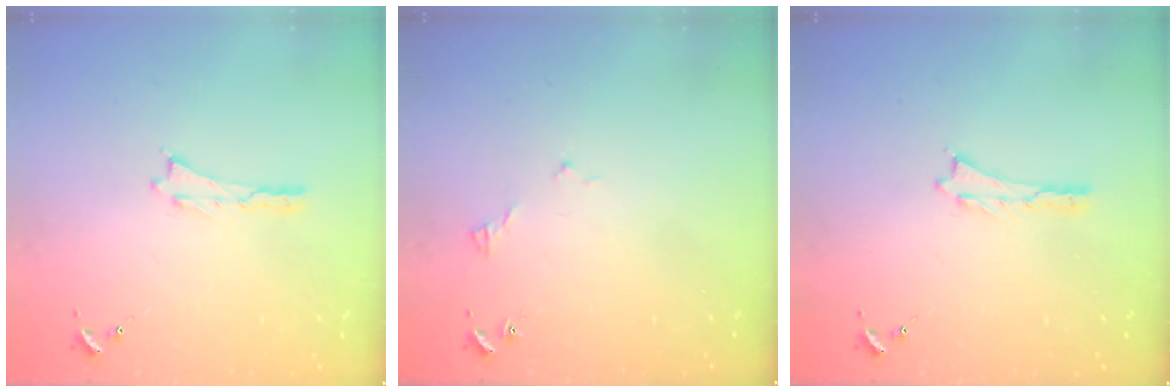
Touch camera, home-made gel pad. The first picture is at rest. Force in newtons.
{"total": 2.9, "press": 2.9, "slide": 0.3}
{"total": 0.0}